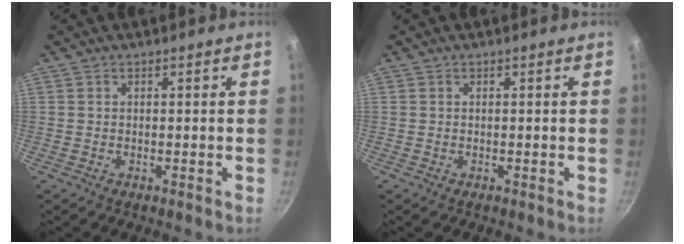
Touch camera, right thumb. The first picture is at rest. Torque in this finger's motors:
{"motor_torque": [-0.27, 0.16, 0.00, 0.00, 0.01]}